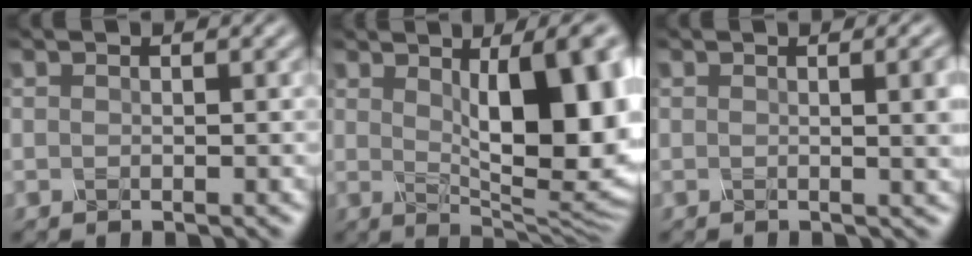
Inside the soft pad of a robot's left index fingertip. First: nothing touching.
{"total": 13.2, "force": [2.0, 4.6, 12.2], "torque": [-0.130, 0.012, 0.030]}
{"total": 5.2, "force": [0.5, 2.1, 4.8], "torque": [-0.023, 0.009, 0.005]}